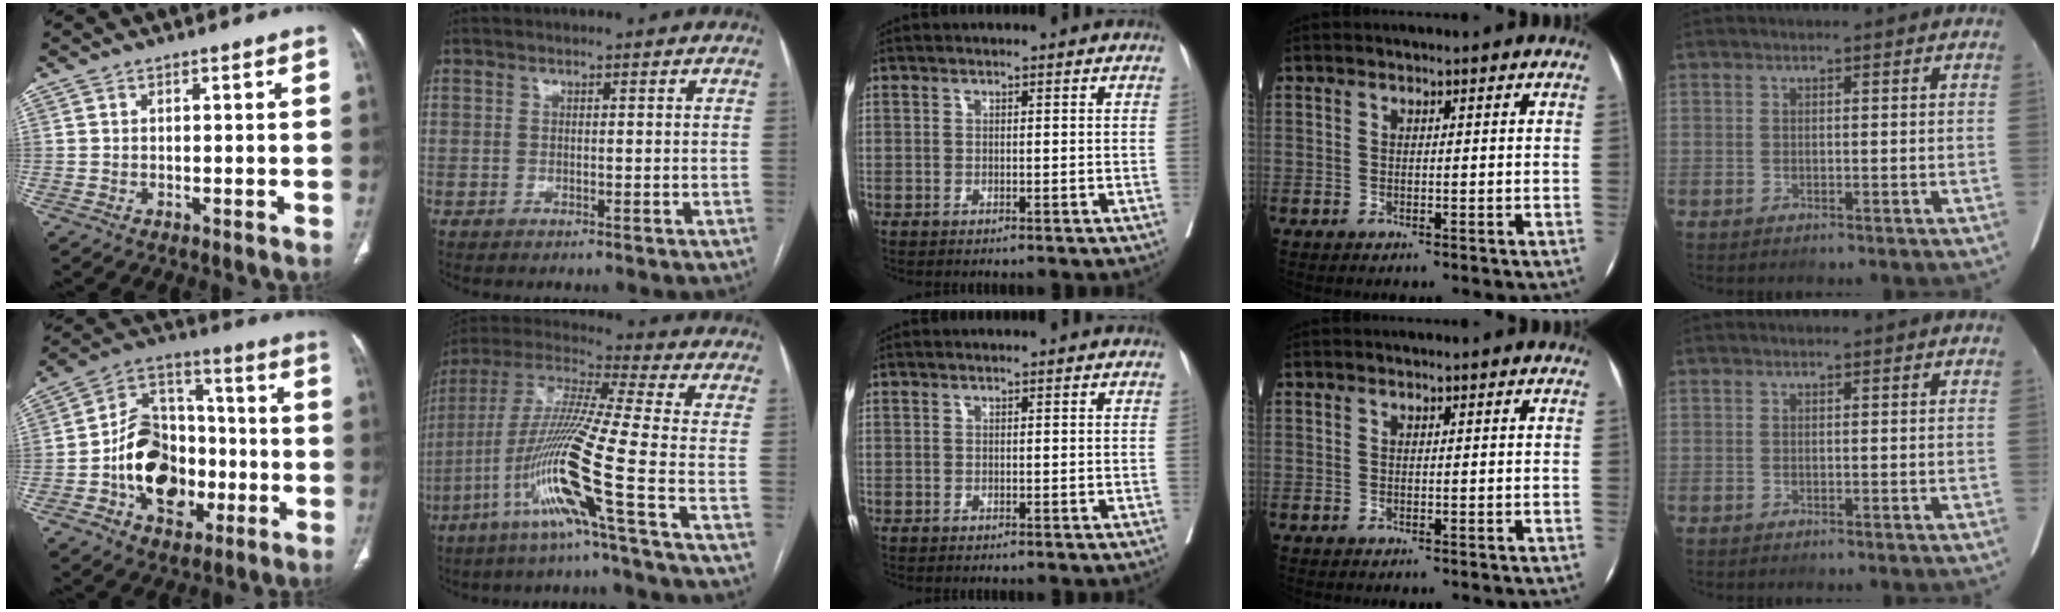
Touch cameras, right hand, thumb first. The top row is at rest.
{"thumb": {"total": 18.3, "force": [-4.5, 13.2, 11.9], "torque": [-0.152, 0.042, -0.074]}, "index": {"total": 15.9, "force": [-6.7, -2.0, 14.3], "torque": [-0.297, -0.016, -0.135]}}